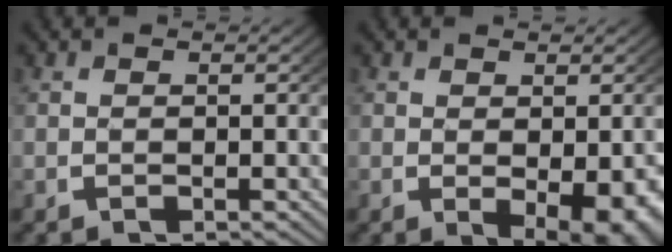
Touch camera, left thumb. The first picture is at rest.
{"total": 4.4, "force": [-0.5, 2.1, 3.8], "torque": [-0.060, -0.026, 0.011]}